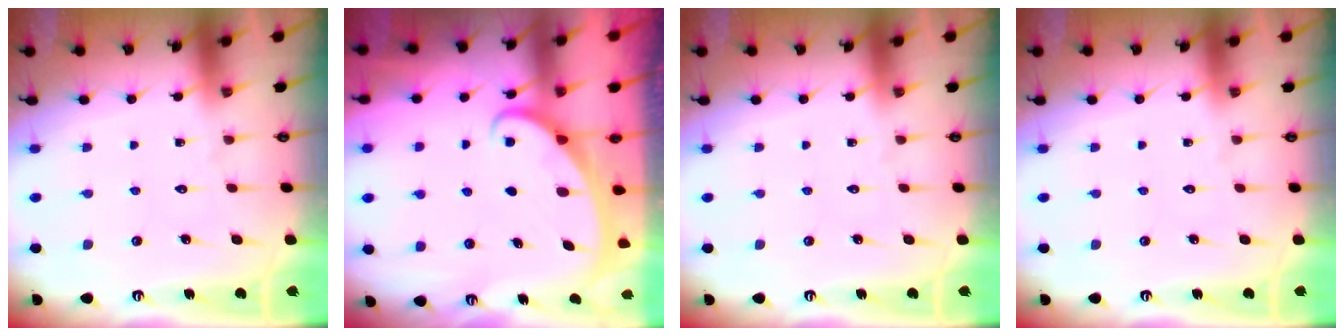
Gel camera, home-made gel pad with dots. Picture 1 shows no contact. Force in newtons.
{"total": 2.2, "press": 2.2, "slide": 0.3}
{"total": 0.0}
{"total": 0.0}